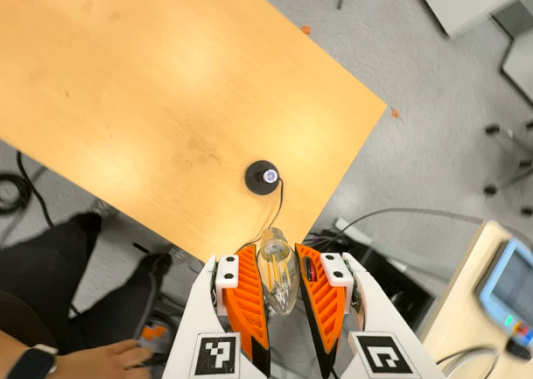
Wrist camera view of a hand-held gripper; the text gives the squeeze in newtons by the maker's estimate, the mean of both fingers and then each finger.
{"total": 12.7, "left": 14.0, "right": 11.4}